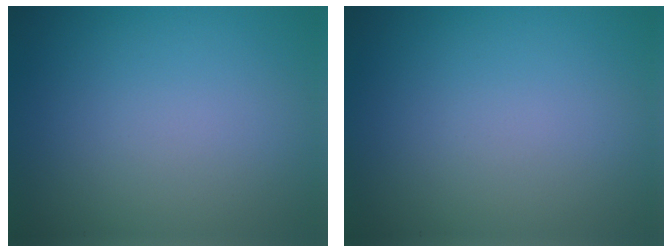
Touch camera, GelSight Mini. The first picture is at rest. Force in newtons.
{"total": 0.0}